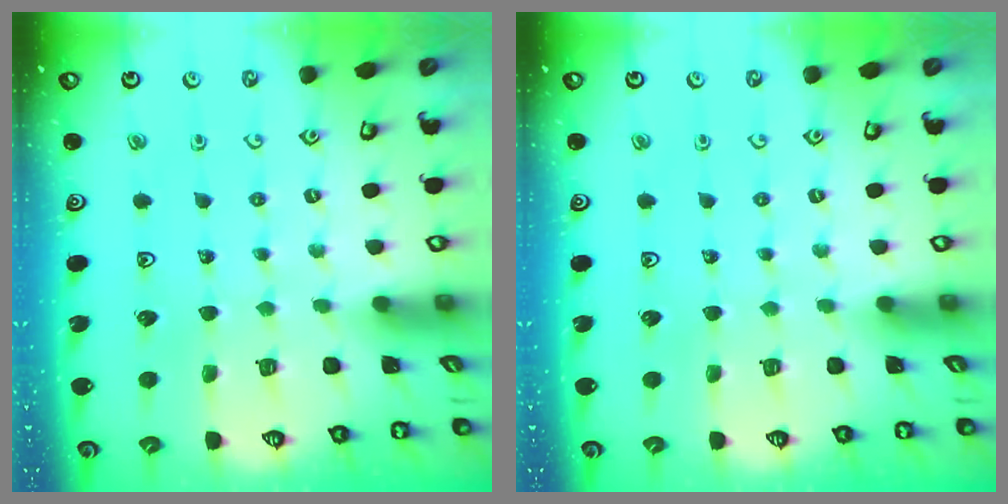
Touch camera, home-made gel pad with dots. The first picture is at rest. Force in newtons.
{"total": 0.0}